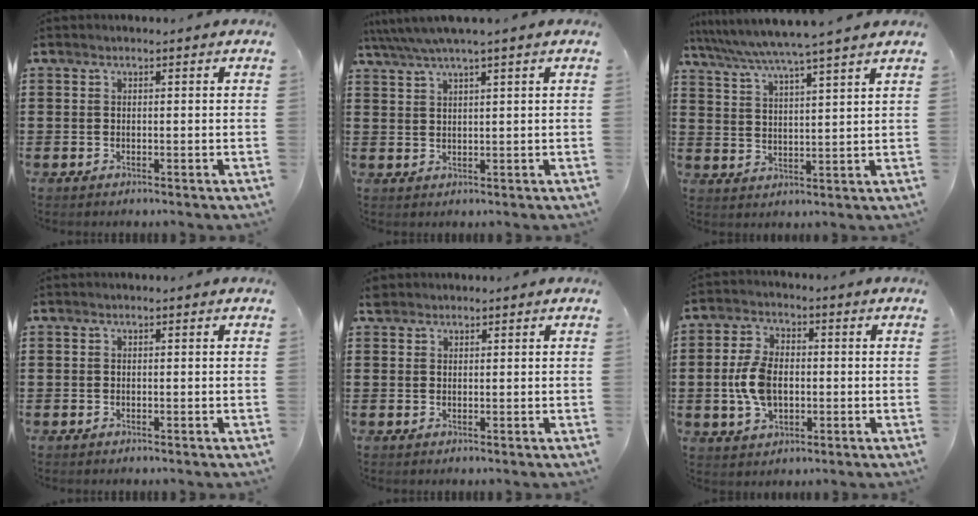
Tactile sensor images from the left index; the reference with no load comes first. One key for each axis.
{"total": 3.1, "fx": 2.1, "fy": -0.3, "fz": 2.2, "tx": -0.048, "ty": -0.002, "tz": 0.037}
{"total": 5.8, "fx": 5.1, "fy": -1.0, "fz": 2.5, "tx": -0.069, "ty": -0.033, "tz": 0.085}
{"total": 0.0}
{"total": 1.6, "fx": 1.3, "fy": 0.7, "fz": 0.3, "tx": -0.009, "ty": 0.004, "tz": 0.027}
{"total": 7.5, "fx": -0.5, "fy": 4.6, "fz": 5.9, "tx": -0.144, "ty": 0.003, "tz": -0.016}